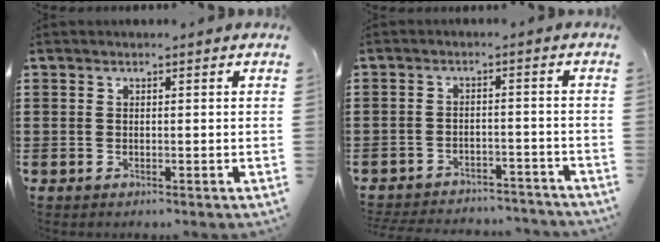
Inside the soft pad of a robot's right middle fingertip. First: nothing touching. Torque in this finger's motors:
{"motor_torque": [0.86, -0.57, 0.79, 0.20]}